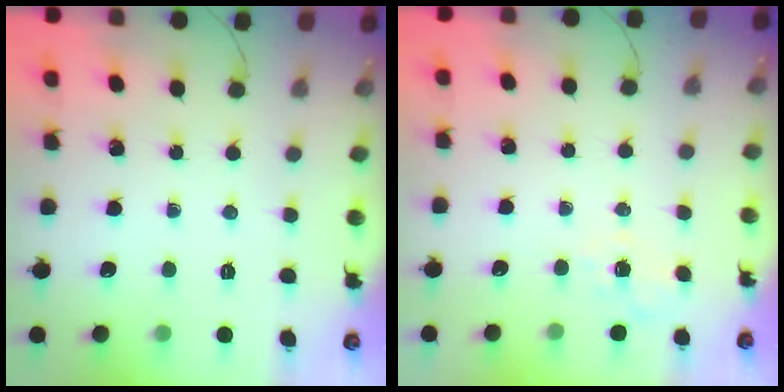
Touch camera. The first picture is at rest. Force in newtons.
{"total": 6.1, "press": 5.9, "slide": 1.3}